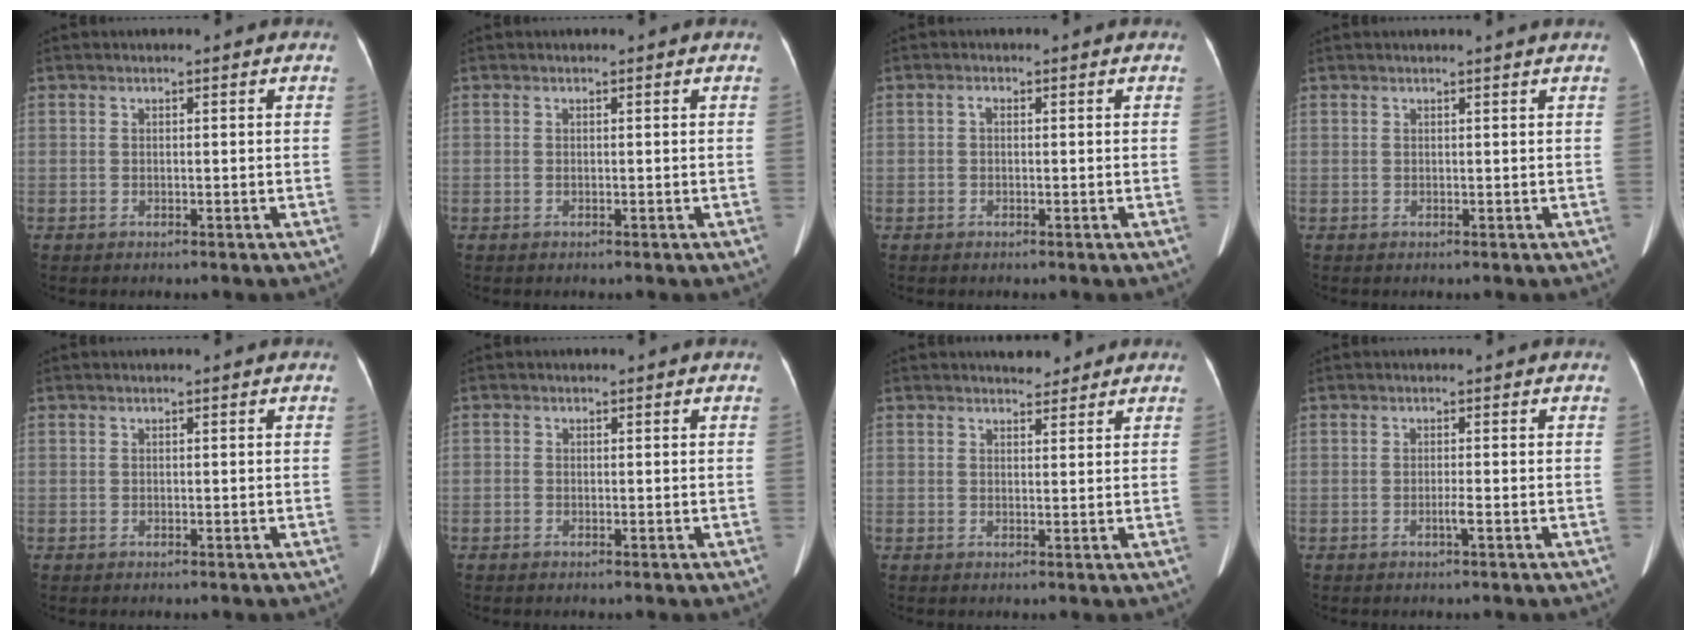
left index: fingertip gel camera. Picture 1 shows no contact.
{"total": 0.0}
{"total": 0.7, "force": [0.0, 0.5, 0.4], "torque": [-0.007, 0.004, -0.001]}
{"total": 1.1, "force": [1.1, -0.3, 0.3], "torque": [-0.014, -0.003, 0.017]}
{"total": 0.0}
{"total": 0.5, "force": [-0.5, 0.2, 0.0], "torque": [-0.004, -0.003, -0.011]}
{"total": 3.0, "force": [2.7, 1.0, 0.7], "torque": [-0.007, 0.003, 0.037]}
{"total": 1.0, "force": [-0.7, -0.3, 0.7], "torque": [-0.014, -0.005, -0.012]}